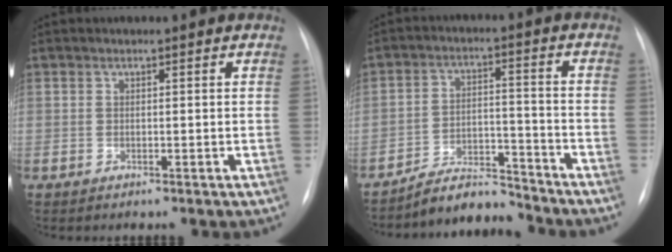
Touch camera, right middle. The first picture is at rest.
{"total": 7.1, "force": [-6.9, 1.2, 0.7], "torque": [-0.011, 0.019, -0.116]}